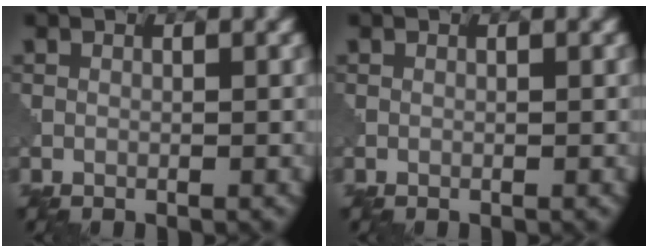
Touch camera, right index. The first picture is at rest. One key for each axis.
{"total": 0.0}